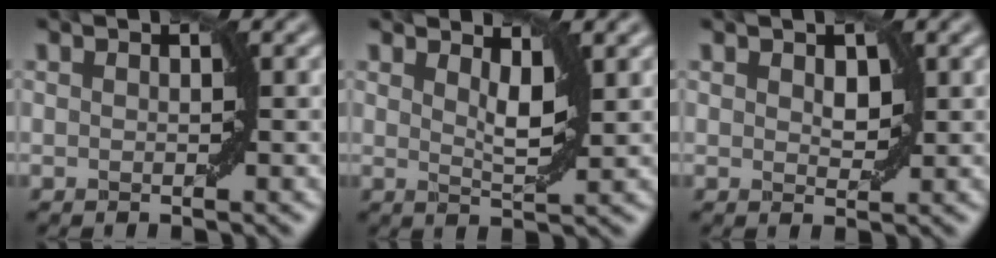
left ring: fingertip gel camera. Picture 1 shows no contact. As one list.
[{"total": 2.2, "force": [1.4, 0.5, 1.7], "torque": [-0.027, -0.008, 0.025]}, {"total": 1.7, "force": [0.5, 1.0, 1.2], "torque": [-0.018, -0.002, 0.013]}]